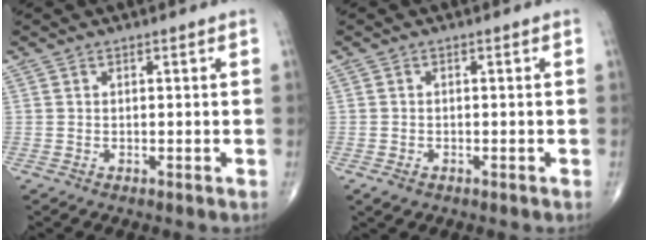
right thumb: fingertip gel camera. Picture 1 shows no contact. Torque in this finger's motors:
{"motor_torque": [0.45, 0.22, 0.05, -0.32, 0.06]}